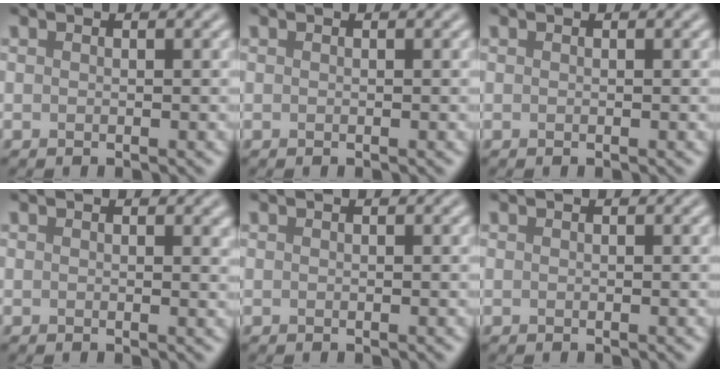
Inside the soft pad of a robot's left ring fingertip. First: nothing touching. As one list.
[{"total": 0.0}, {"total": 0.0}, {"total": 0.7, "force": [0.4, 0.2, 0.5], "torque": [-0.003, -0.002, 0.006]}, {"total": 0.0}, {"total": 0.0}]